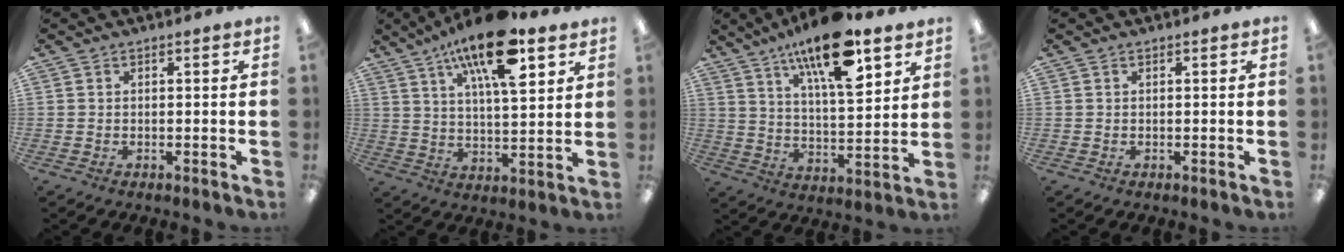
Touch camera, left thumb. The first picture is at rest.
{"total": 18.1, "force": [10.7, 6.3, 13.2], "torque": [-0.215, -0.043, 0.173]}
{"total": 19.1, "force": [12.4, 6.2, 13.1], "torque": [-0.213, -0.062, 0.200]}
{"total": 0.0}